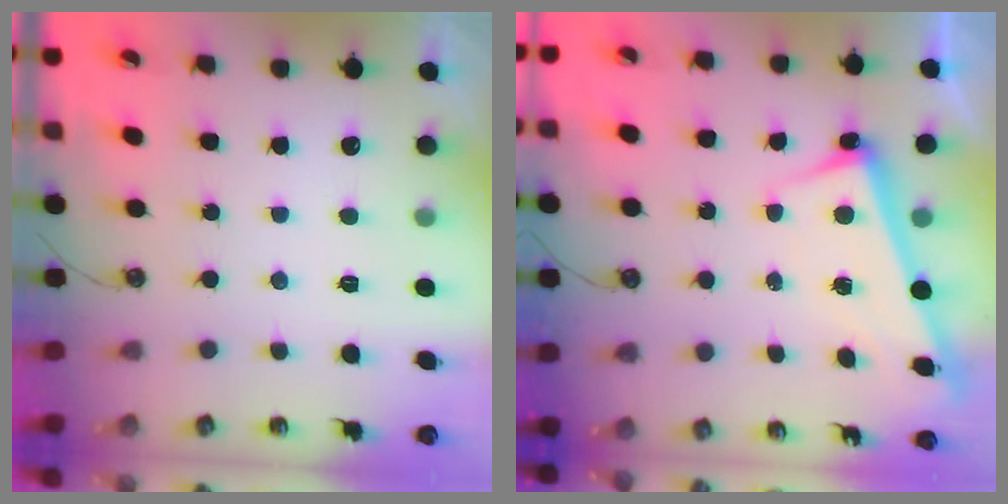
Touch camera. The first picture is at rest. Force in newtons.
{"total": 2.6, "press": 2.5, "slide": 0.7}